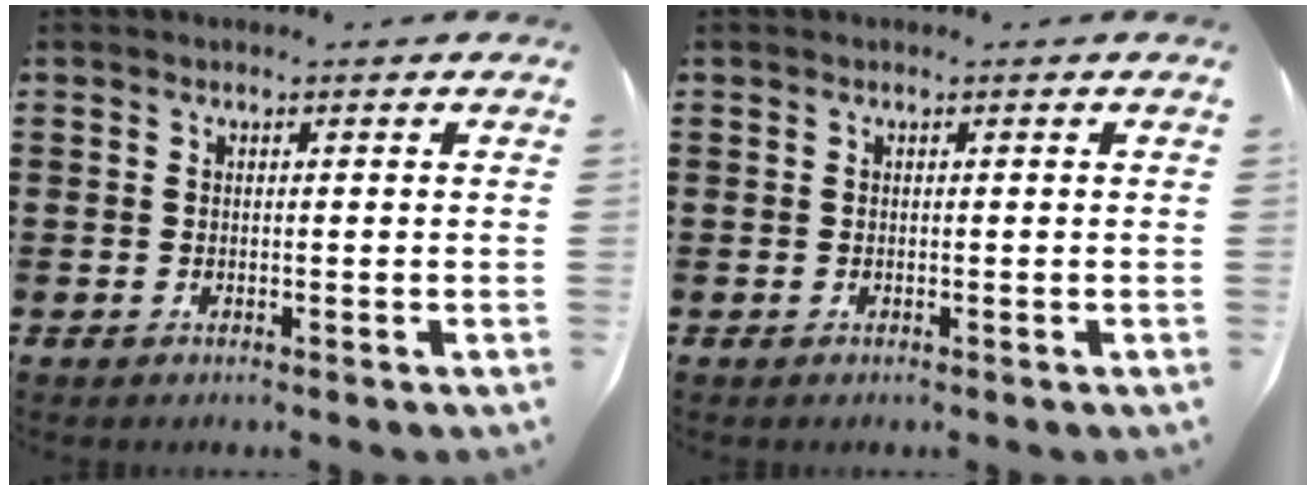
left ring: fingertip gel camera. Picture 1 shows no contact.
{"total": 0.0}